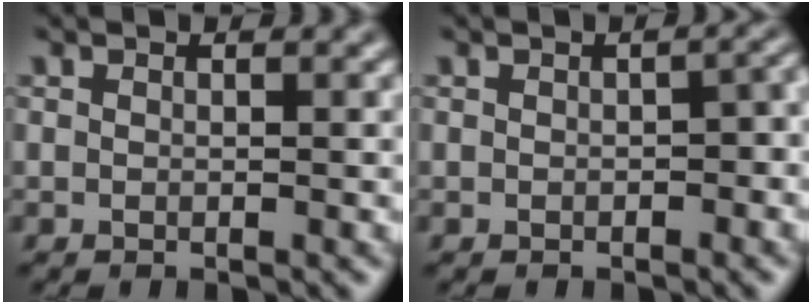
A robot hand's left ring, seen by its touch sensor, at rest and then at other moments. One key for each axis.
{"total": 1.9, "fx": -0.3, "fy": 1.0, "fz": 1.6, "tx": -0.020, "ty": 0.001, "tz": -0.004}